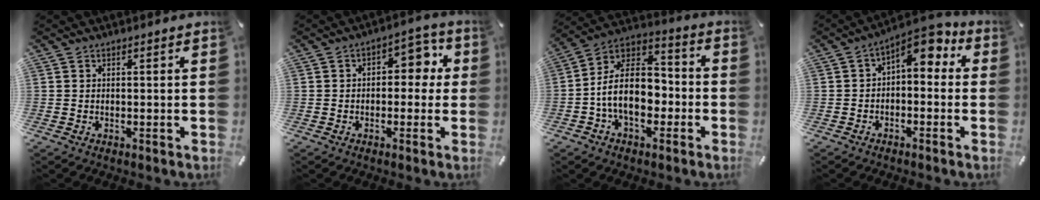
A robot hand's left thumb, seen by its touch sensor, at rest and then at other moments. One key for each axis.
{"total": 6.3, "fx": 0.4, "fy": 4.4, "fz": 4.5, "tx": -0.053, "ty": 0.001, "tz": -0.005}
{"total": 14.4, "fx": -3.4, "fy": 9.9, "fz": 9.9, "tx": -0.193, "ty": 0.011, "tz": -0.063}
{"total": 6.2, "fx": 2.4, "fy": 3.5, "fz": 4.4, "tx": -0.064, "ty": -0.023, "tz": 0.035}